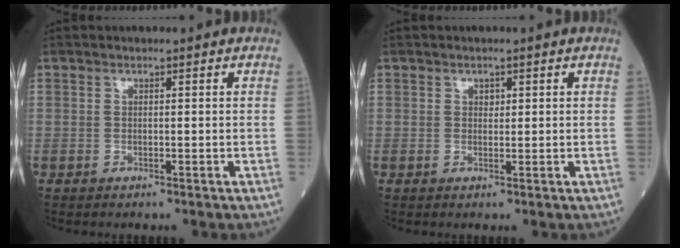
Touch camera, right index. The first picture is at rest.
{"total": 0.9, "force": [0.4, 0.7, 0.5], "torque": [-0.003, -0.001, 0.005]}